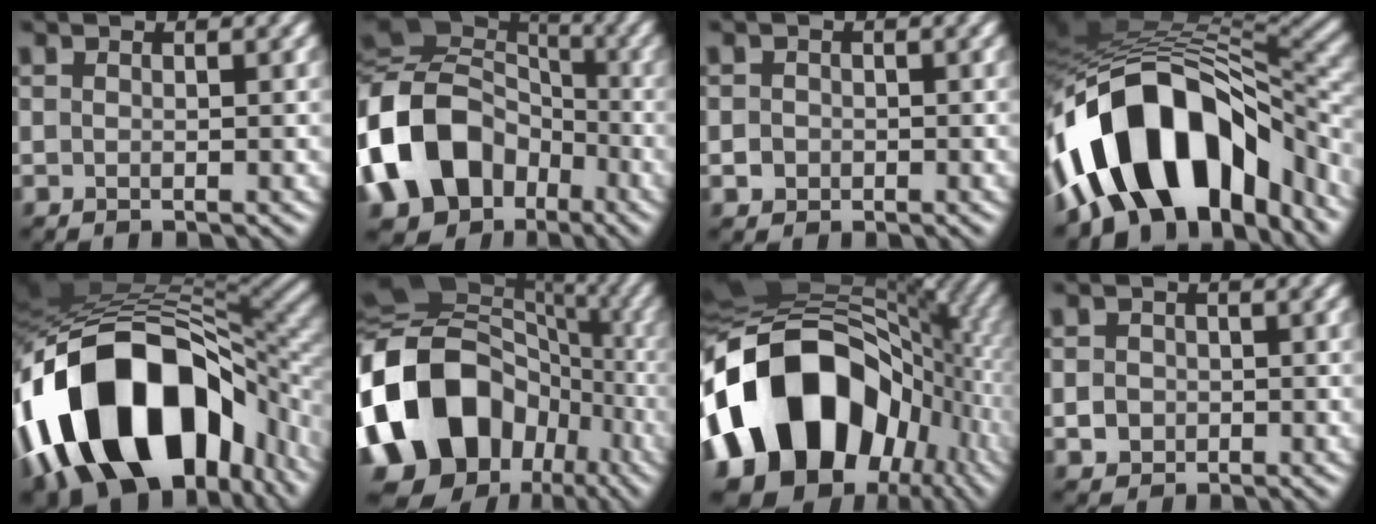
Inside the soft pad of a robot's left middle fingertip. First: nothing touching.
{"total": 17.2, "force": [-6.1, 13.2, 9.2], "torque": [-0.227, -0.004, -0.125]}
{"total": 1.2, "force": [-0.6, 1.0, 0.1], "torque": [0.013, -0.003, -0.008]}
{"total": 15.6, "force": [-6.2, 8.7, 11.5], "torque": [-0.175, 0.017, -0.103]}
{"total": 18.6, "force": [-6.1, 10.6, 14.0], "torque": [-0.255, -0.019, -0.080]}
{"total": 17.7, "force": [-4.6, 13.7, 10.1], "torque": [-0.226, 0.006, -0.096]}
{"total": 18.4, "force": [-4.6, 13.3, 11.8], "torque": [-0.212, 0.003, -0.096]}
{"total": 1.9, "force": [-0.7, 1.6, 0.6], "torque": [0.006, -0.004, -0.011]}